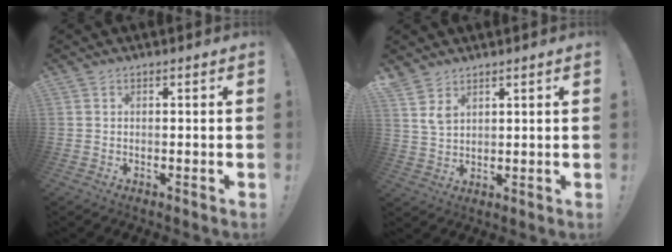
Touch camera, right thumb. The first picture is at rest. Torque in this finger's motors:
{"motor_torque": [-0.06, 0.08, 0.26, 0.18, 0.22]}